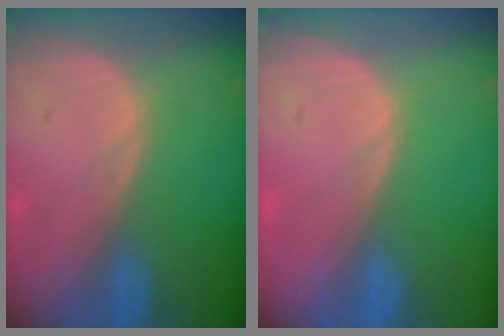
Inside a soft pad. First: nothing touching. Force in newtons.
{"total": 0.0}